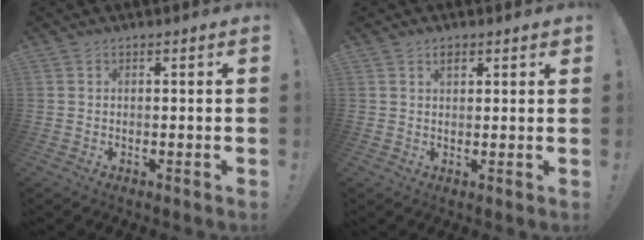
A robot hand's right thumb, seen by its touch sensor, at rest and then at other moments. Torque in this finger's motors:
{"motor_torque": [0.24, 0.65, -0.28, 0.19, 0.00]}